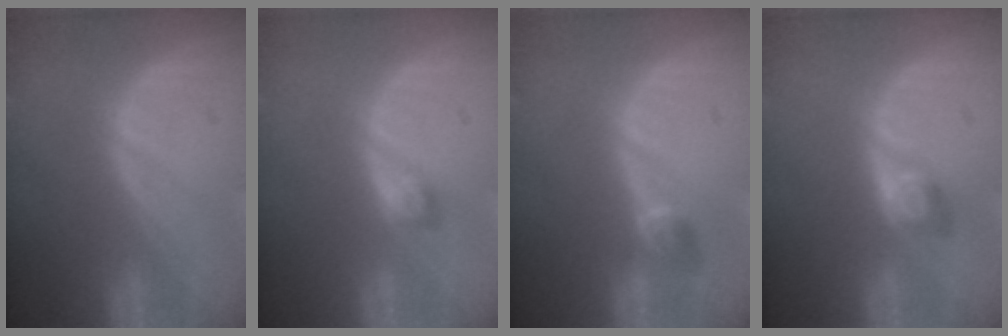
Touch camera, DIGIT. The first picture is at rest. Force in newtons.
{"total": 1.8, "press": 1.7, "slide": 0.3}
{"total": 2.7, "press": 2.6, "slide": 0.5}
{"total": 2.6, "press": 2.6, "slide": 0.1}